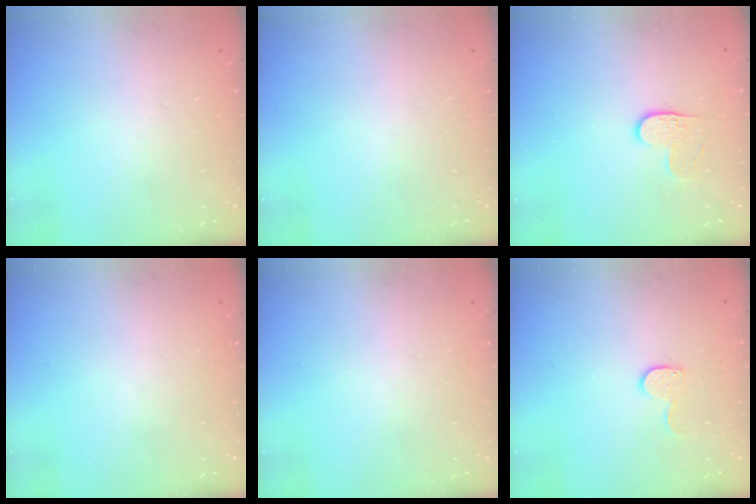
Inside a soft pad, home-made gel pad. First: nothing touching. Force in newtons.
{"total": 0.0}
{"total": 4.0, "press": 3.9, "slide": 0.4}
{"total": 0.0}
{"total": 0.0}
{"total": 6.8, "press": 6.7, "slide": 0.6}